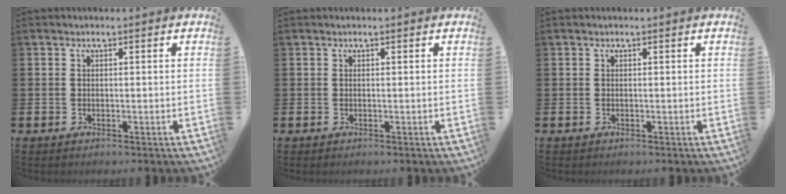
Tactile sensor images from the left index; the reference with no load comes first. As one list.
[{"total": 0.0}, {"total": 0.0}]